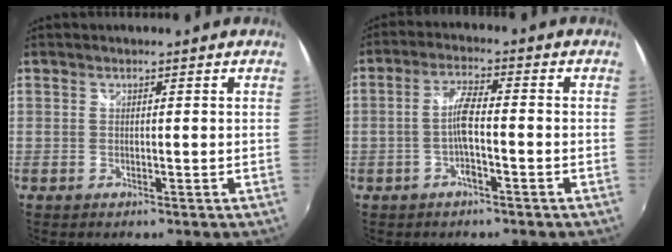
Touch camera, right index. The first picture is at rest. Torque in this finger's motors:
{"motor_torque": [1.26, 0.88, 0.43, 0.12]}